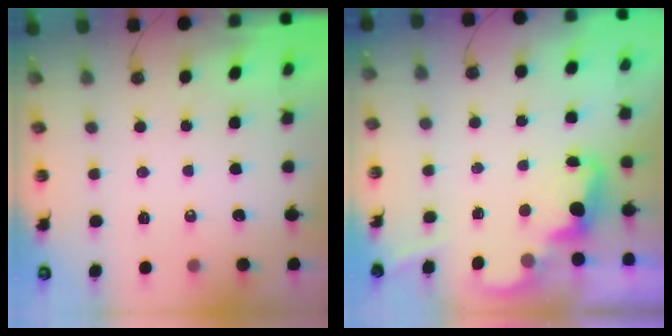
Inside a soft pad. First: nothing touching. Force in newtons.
{"total": 2.3, "press": 2.2, "slide": 0.5}